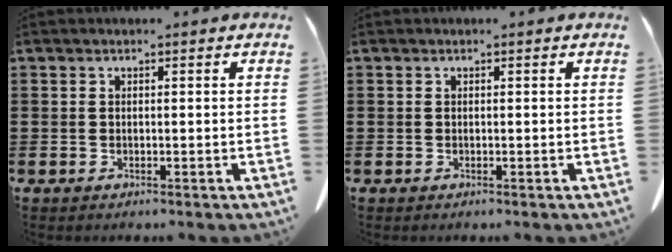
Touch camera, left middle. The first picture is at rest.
{"total": 0.0}